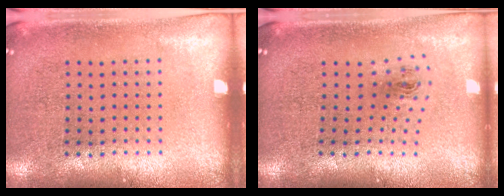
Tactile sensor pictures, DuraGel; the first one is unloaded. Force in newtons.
{"total": 1.0, "press": 0.4, "slide": 0.9}